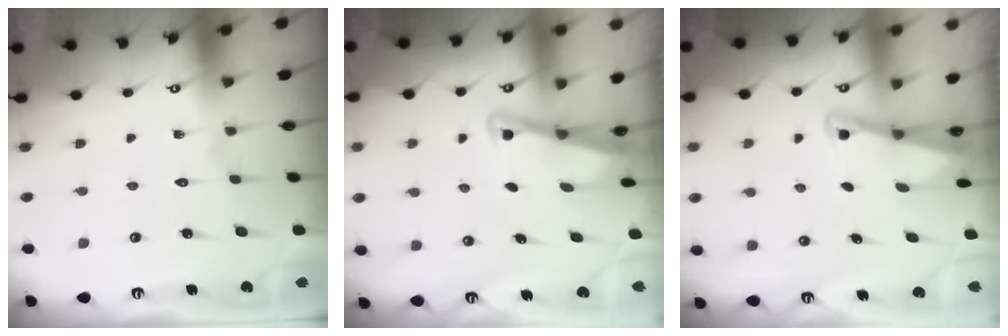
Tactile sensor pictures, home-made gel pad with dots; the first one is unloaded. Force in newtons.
{"total": 2.8, "press": 2.8, "slide": 0.3}
{"total": 2.0, "press": 2.0, "slide": 0.4}